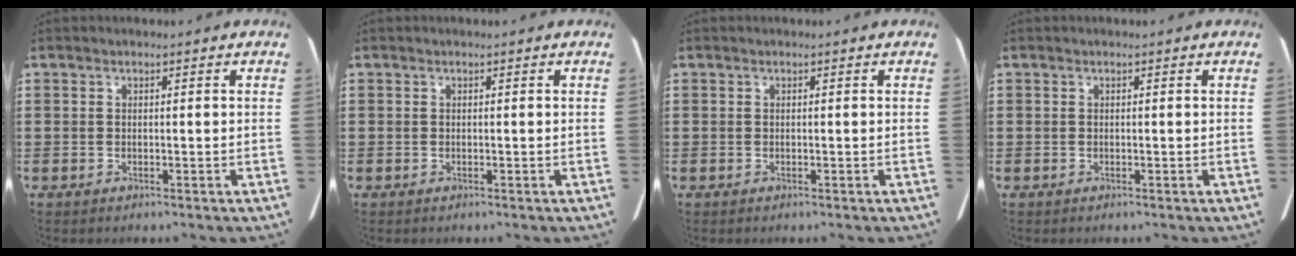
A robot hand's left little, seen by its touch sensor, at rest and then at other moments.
{"total": 0.0}
{"total": 0.0}
{"total": 0.0}